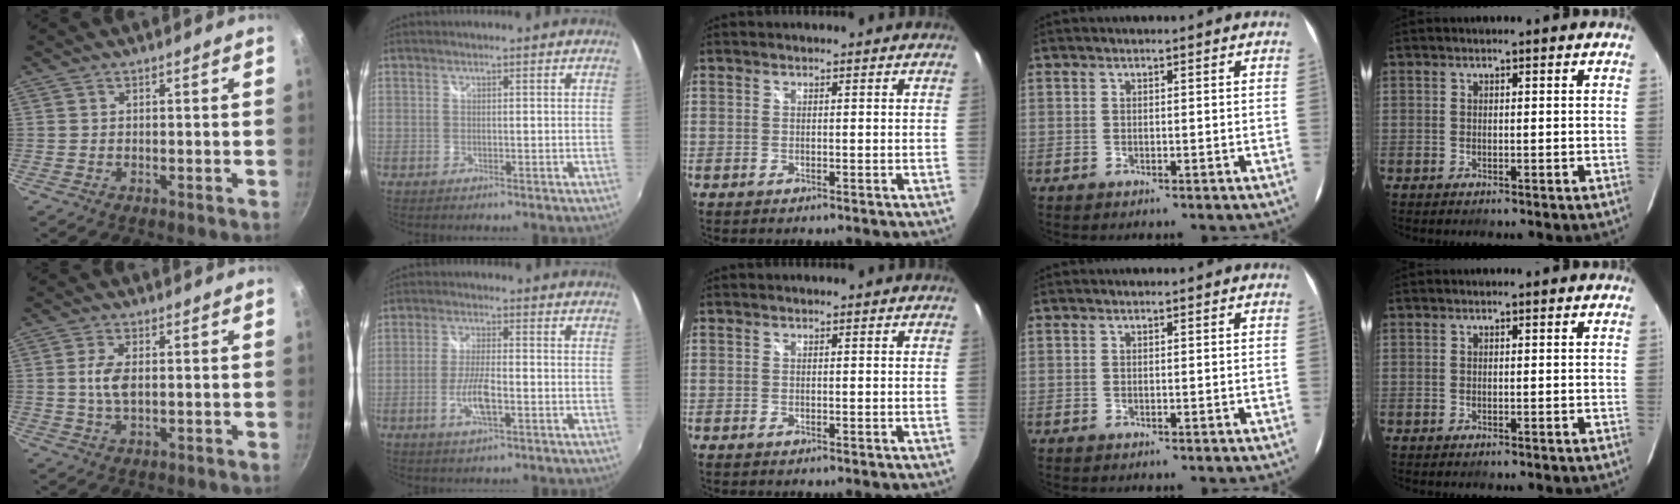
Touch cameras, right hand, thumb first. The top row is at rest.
{"thumb": {"total": 4.8, "force": [0.3, 2.4, 4.1], "torque": [-0.084, 0.002, 0.004]}, "index": {"total": 6.5, "force": [-2.2, 1.6, 5.9], "torque": [-0.123, -0.005, -0.044]}}